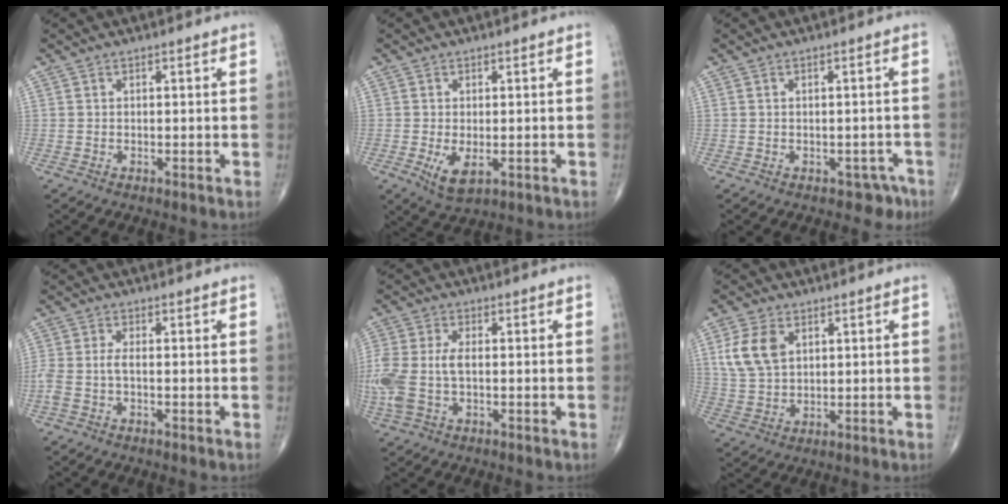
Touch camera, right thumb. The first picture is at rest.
{"total": 4.7, "force": [-1.1, 2.3, 4.0], "torque": [-0.072, -0.013, -0.010]}
{"total": 2.8, "force": [-1.4, 2.2, 1.0], "torque": [0.004, 0.018, -0.012]}
{"total": 3.2, "force": [-0.7, 1.2, 2.9], "torque": [-0.080, 0.008, -0.016]}
{"total": 10.6, "force": [-1.0, 5.9, 8.8], "torque": [-0.239, 0.009, -0.014]}
{"total": 8.6, "force": [2.9, 5.7, 5.8], "torque": [-0.109, -0.004, 0.062]}